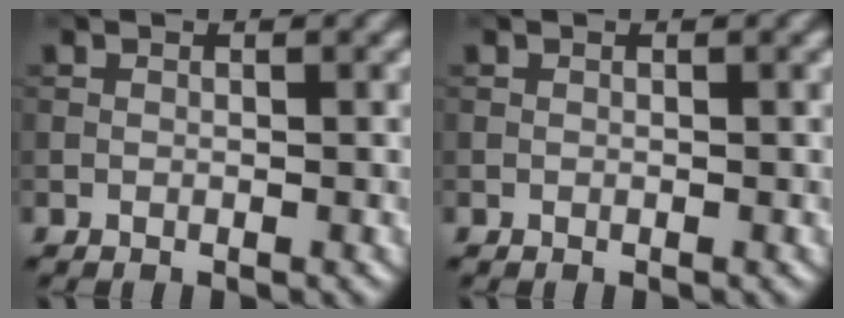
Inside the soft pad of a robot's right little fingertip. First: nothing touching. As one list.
[{"total": 0.0}]